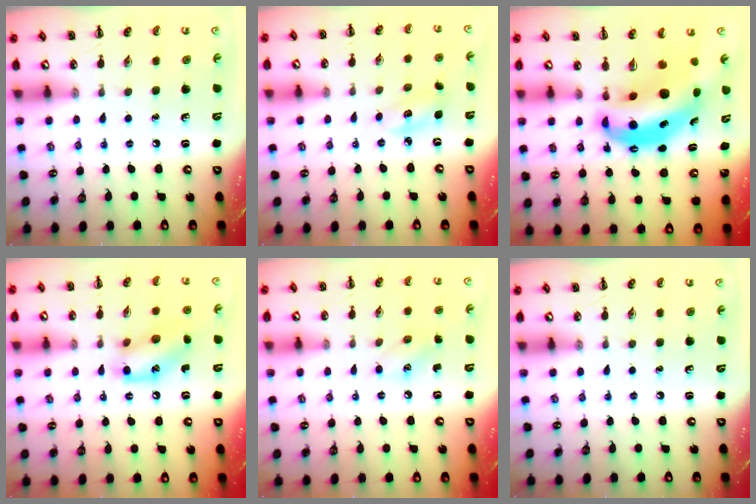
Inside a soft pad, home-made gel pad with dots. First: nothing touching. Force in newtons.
{"total": 4.3, "press": 4.2, "slide": 1.0}
{"total": 10.2, "press": 10.0, "slide": 2.2}
{"total": 13.0, "press": 12.8, "slide": 2.2}
{"total": 6.0, "press": 5.8, "slide": 1.7}
{"total": 0.0}